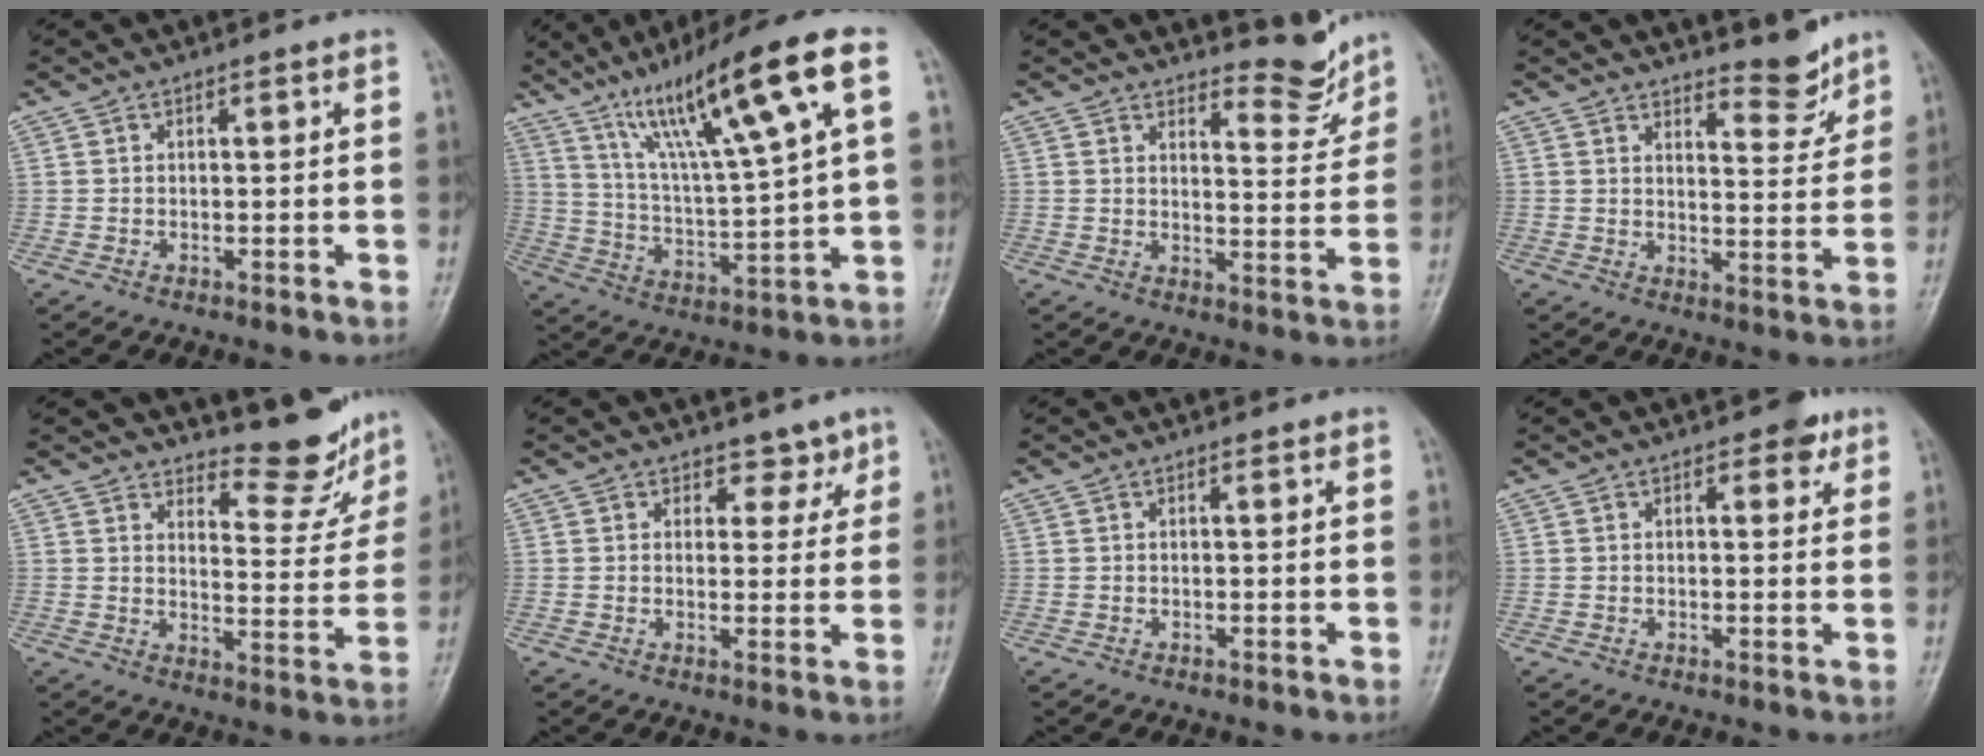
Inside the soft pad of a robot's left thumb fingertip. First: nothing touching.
{"total": 19.5, "force": [9.0, 2.2, 17.1], "torque": [-0.279, -0.013, 0.161]}
{"total": 6.6, "force": [6.0, 2.1, 1.8], "torque": [-0.004, -0.061, 0.084]}
{"total": 6.1, "force": [5.3, 1.8, 2.5], "torque": [-0.014, -0.050, 0.083]}
{"total": 9.7, "force": [8.9, 3.0, 2.6], "torque": [-0.004, -0.083, 0.120]}
{"total": 3.6, "force": [2.4, 2.5, 0.8], "torque": [0.023, -0.013, 0.031]}
{"total": 0.0}
{"total": 2.9, "force": [1.6, 1.7, 1.8], "torque": [-0.004, -0.004, 0.016]}